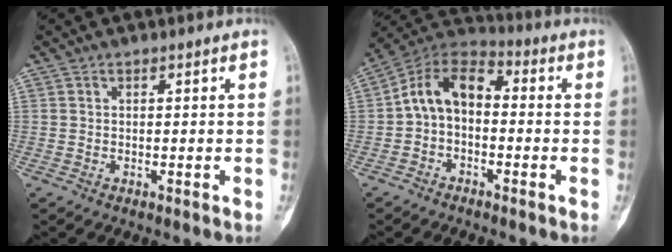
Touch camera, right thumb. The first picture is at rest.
{"total": 10.0, "force": [-0.7, 6.6, 7.5], "torque": [-0.118, 0.040, -0.031]}